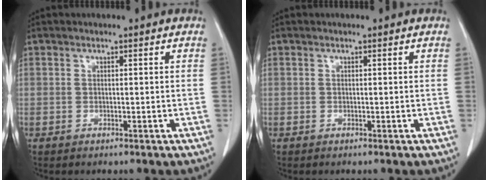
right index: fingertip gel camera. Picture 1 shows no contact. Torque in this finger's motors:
{"motor_torque": [0.00, 0.00, 0.00, 0.00]}